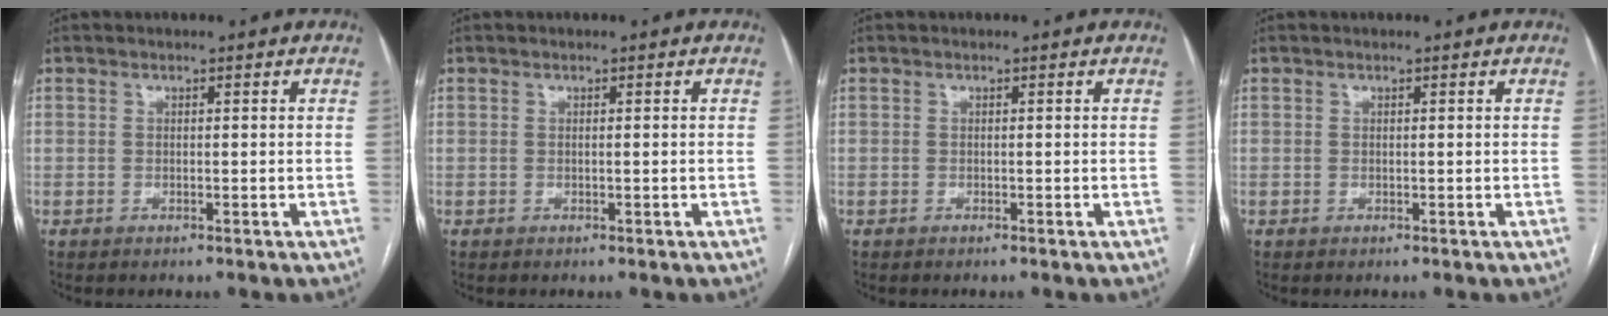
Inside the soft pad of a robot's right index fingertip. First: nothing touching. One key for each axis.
{"total": 0.0}
{"total": 0.0}
{"total": 0.0}